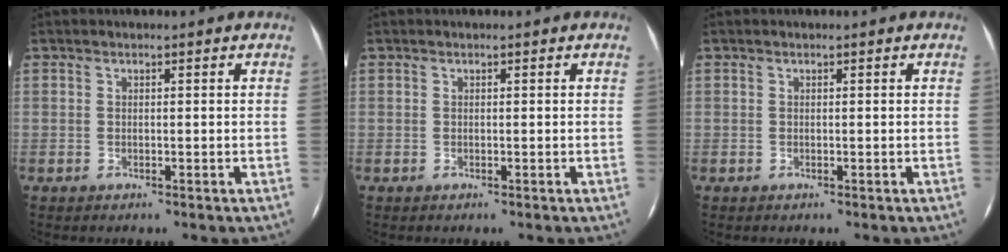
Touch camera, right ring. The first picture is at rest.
{"total": 0.0}
{"total": 0.0}